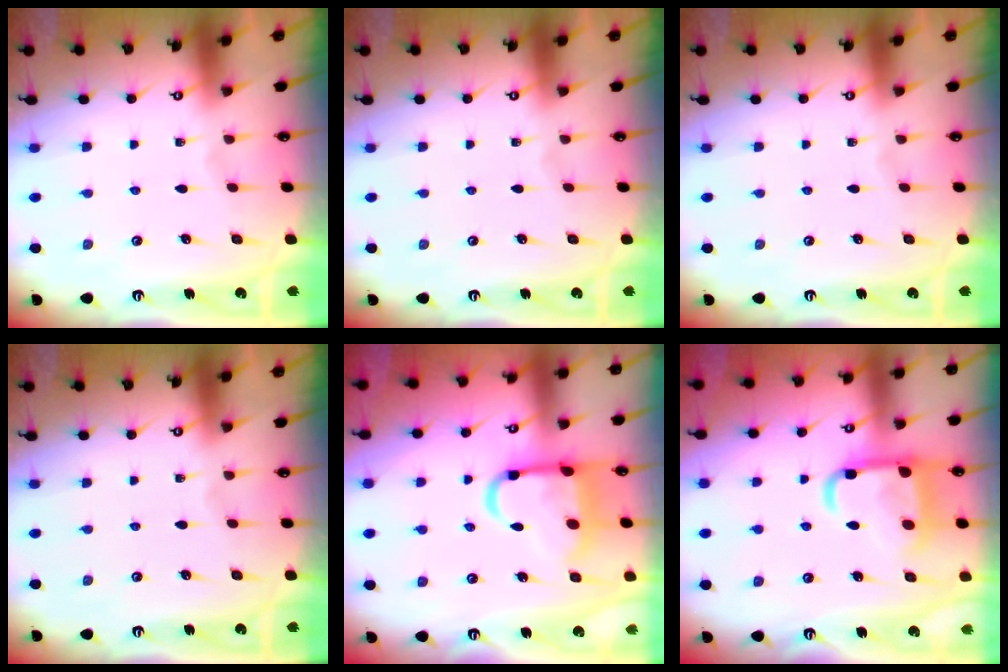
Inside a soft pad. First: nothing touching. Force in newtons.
{"total": 0.0}
{"total": 0.0}
{"total": 0.0}
{"total": 13.4, "press": 13.3, "slide": 1.7}
{"total": 14.6, "press": 14.5, "slide": 1.4}